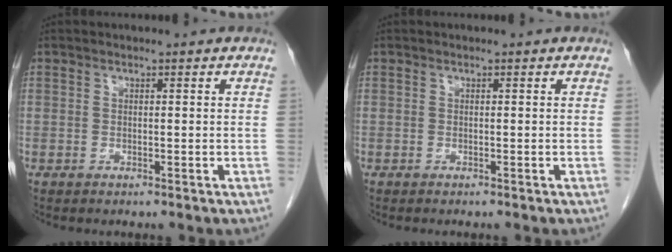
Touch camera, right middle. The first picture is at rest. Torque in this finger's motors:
{"motor_torque": [0.20, -0.01, -0.05, 0.01]}